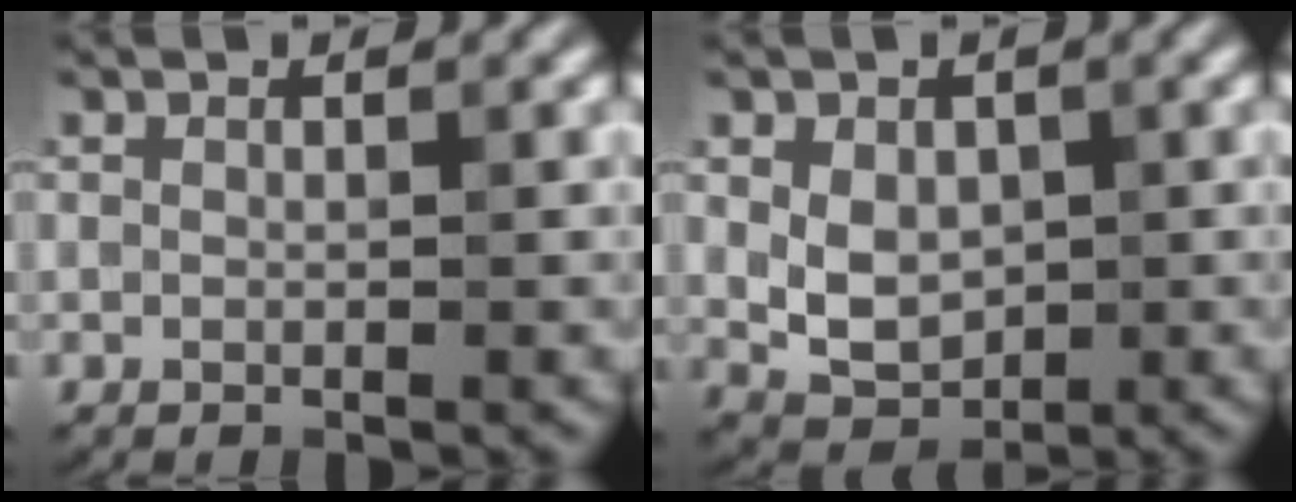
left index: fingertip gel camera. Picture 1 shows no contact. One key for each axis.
{"total": 3.5, "fx": 0.2, "fy": 2.5, "fz": 2.5, "tx": -0.044, "ty": -0.003, "tz": 0.007}